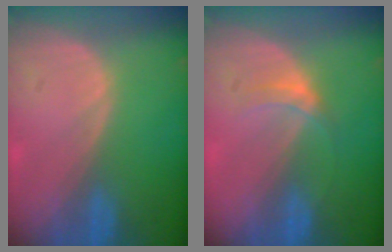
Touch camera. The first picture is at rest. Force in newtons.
{"total": 2.9, "press": 2.5, "slide": 1.5}